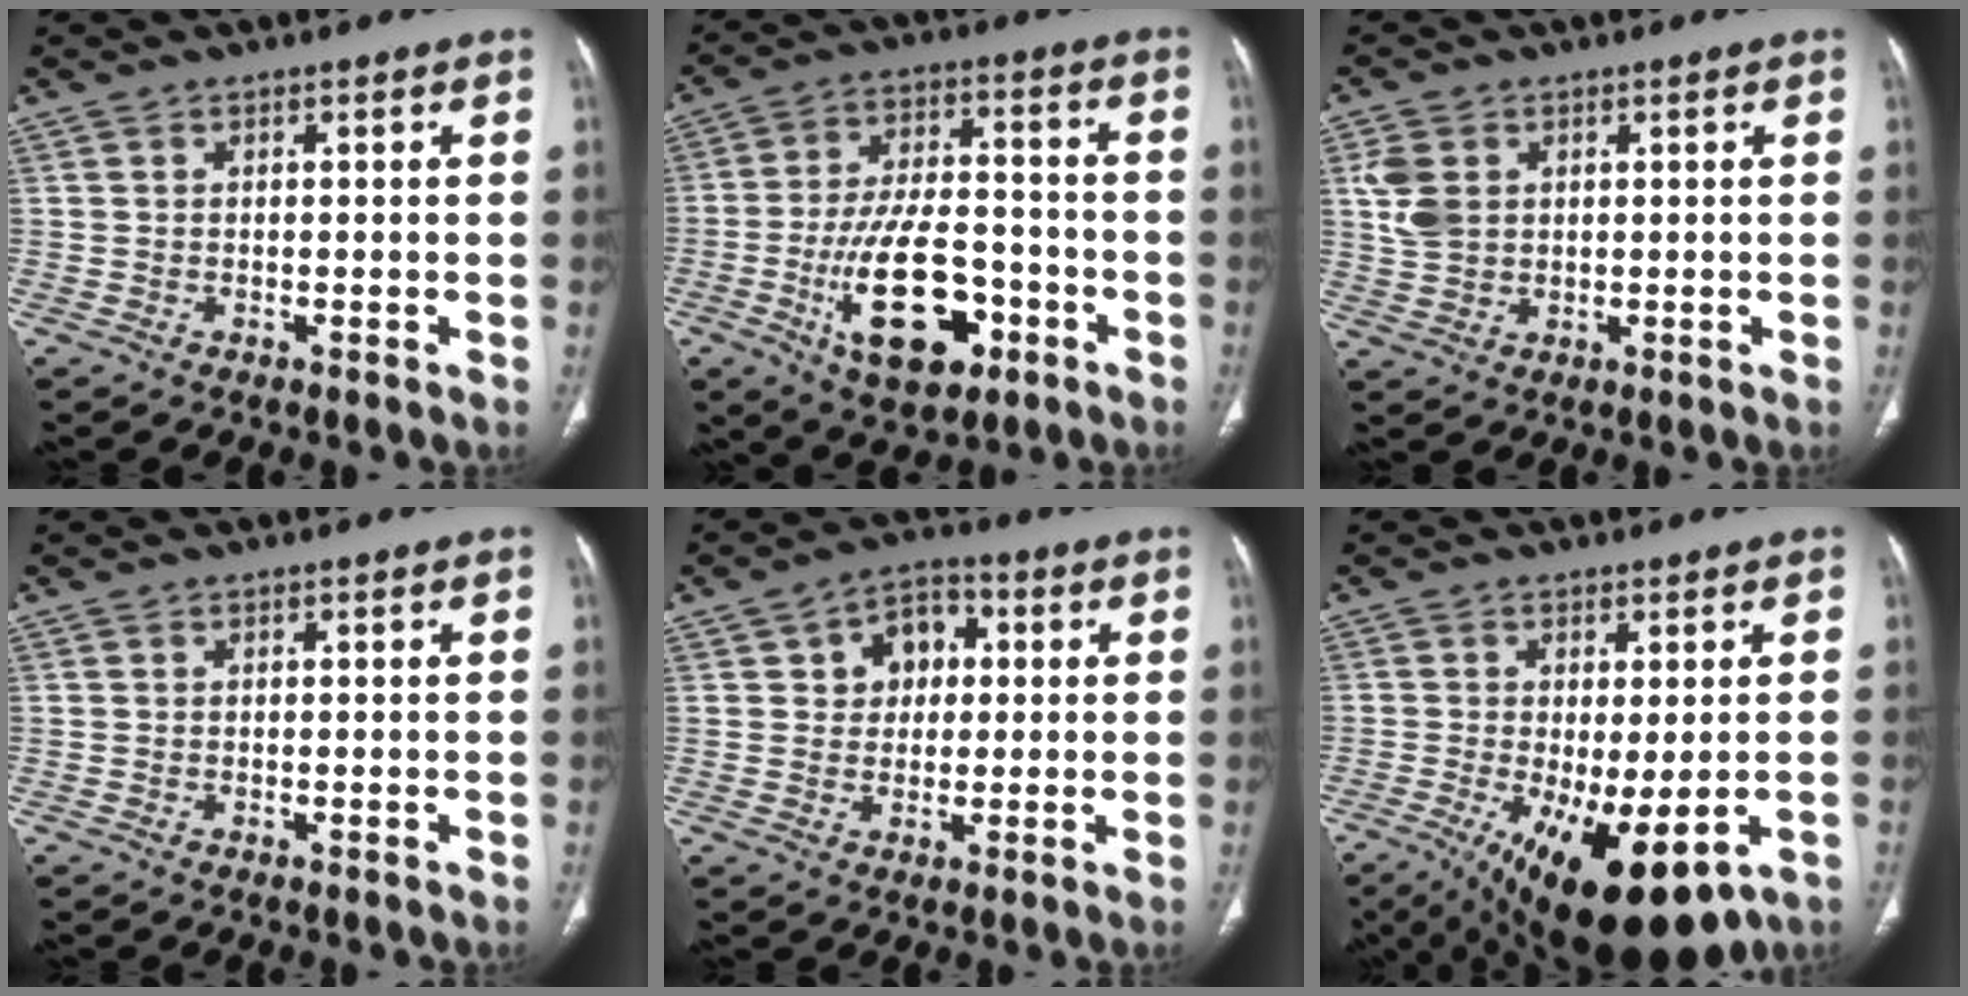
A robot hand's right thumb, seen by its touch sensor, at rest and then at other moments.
{"total": 16.6, "force": [-6.4, 8.5, 12.8], "torque": [-0.197, 0.030, -0.100]}
{"total": 5.9, "force": [1.7, 4.4, 3.6], "torque": [-0.069, -0.002, 0.041]}
{"total": 0.0}
{"total": 7.6, "force": [1.9, 5.8, 4.5], "torque": [-0.033, 0.010, 0.023]}
{"total": 15.7, "force": [-6.0, 6.0, 13.2], "torque": [-0.201, -0.021, -0.075]}